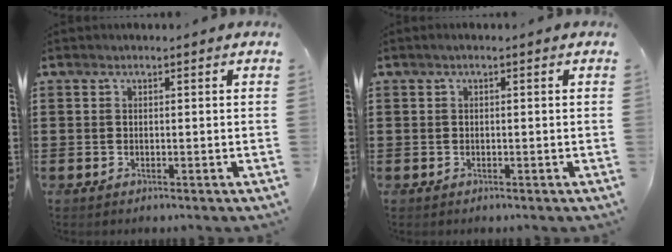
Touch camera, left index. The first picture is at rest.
{"total": 0.5, "force": [-0.2, 0.0, 0.5], "torque": [-0.008, -0.004, -0.002]}